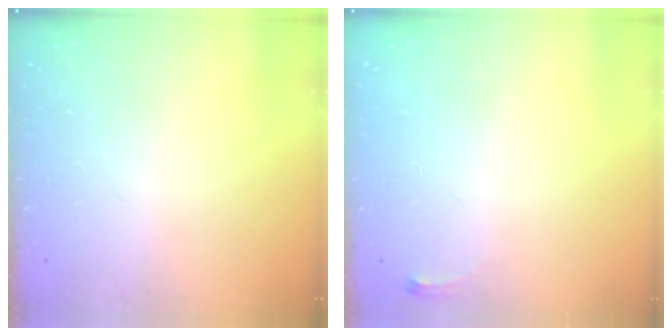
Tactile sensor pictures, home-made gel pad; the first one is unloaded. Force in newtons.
{"total": 2.8, "press": 2.8, "slide": 0.4}